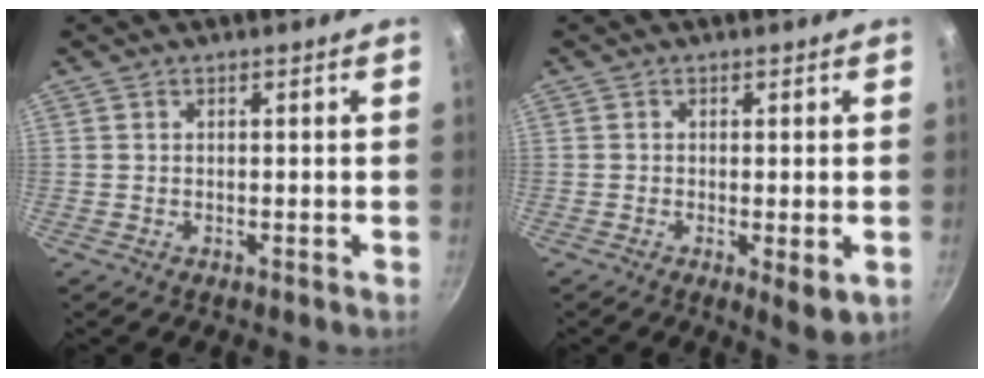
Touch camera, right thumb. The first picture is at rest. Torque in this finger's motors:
{"motor_torque": [0.03, 0.03, -0.24, 0.10, 0.02]}